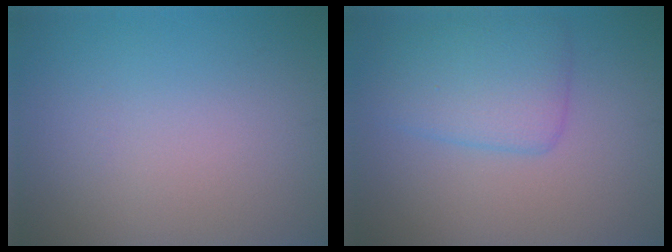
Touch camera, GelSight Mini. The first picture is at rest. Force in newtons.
{"total": 4.2, "press": 4.2, "slide": 0.2}